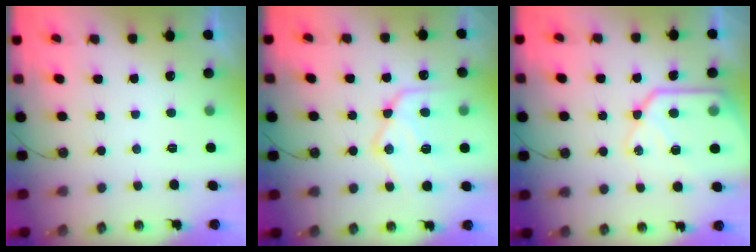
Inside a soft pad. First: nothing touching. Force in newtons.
{"total": 14.5, "press": 14.5, "slide": 0.7}
{"total": 16.0, "press": 15.9, "slide": 1.8}